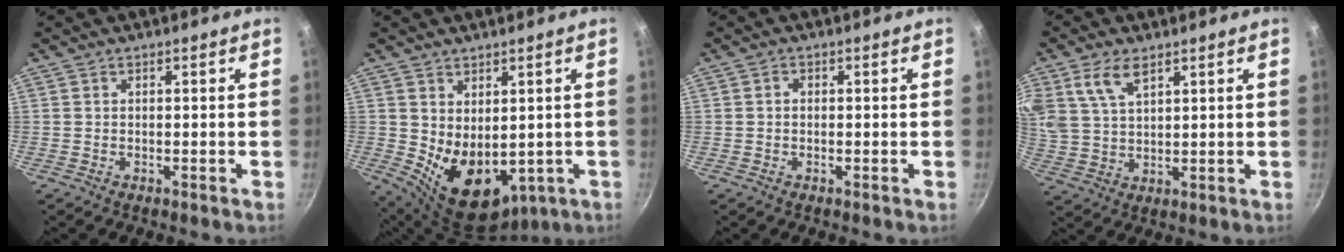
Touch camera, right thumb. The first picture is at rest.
{"total": 11.4, "force": [0.1, 7.7, 8.4], "torque": [-0.105, -0.028, 0.031]}
{"total": 1.1, "force": [0.0, 0.9, 0.6], "torque": [-0.012, 0.006, -0.001]}
{"total": 7.9, "force": [4.3, 4.2, 5.1], "torque": [-0.093, -0.016, 0.091]}